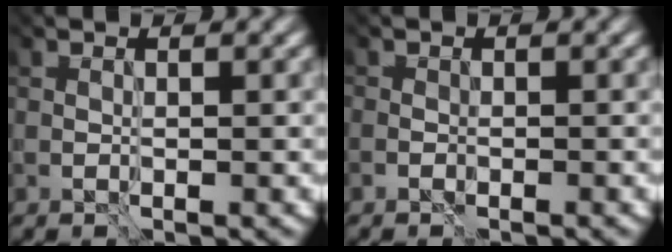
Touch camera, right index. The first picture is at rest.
{"total": 0.6, "force": [-0.5, 0.3, -0.2], "torque": [0.000, -0.001, -0.011]}